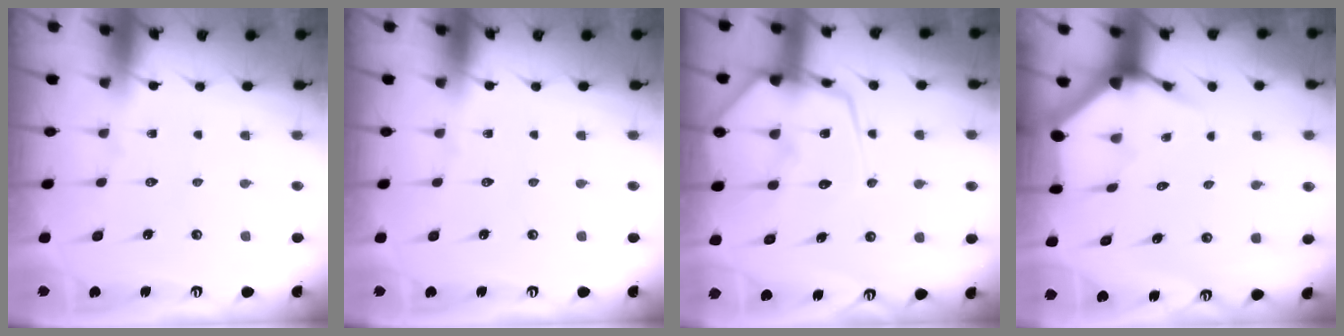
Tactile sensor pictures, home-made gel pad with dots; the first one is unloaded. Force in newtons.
{"total": 0.0}
{"total": 13.9, "press": 13.8, "slide": 1.2}
{"total": 3.7, "press": 3.7, "slide": 0.5}